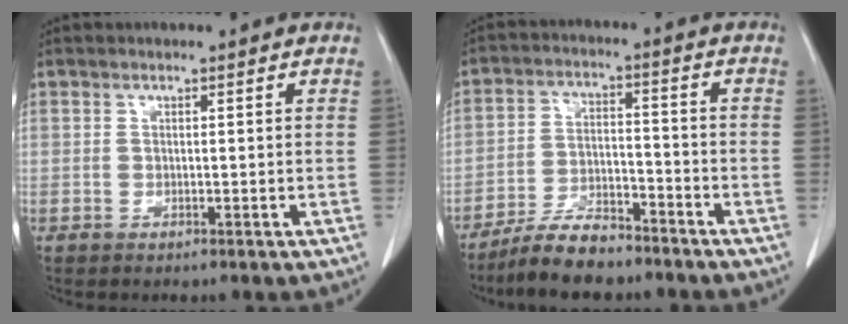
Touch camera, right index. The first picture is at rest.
{"total": 8.4, "force": [-7.1, 2.3, 3.8], "torque": [-0.072, -0.008, -0.130]}